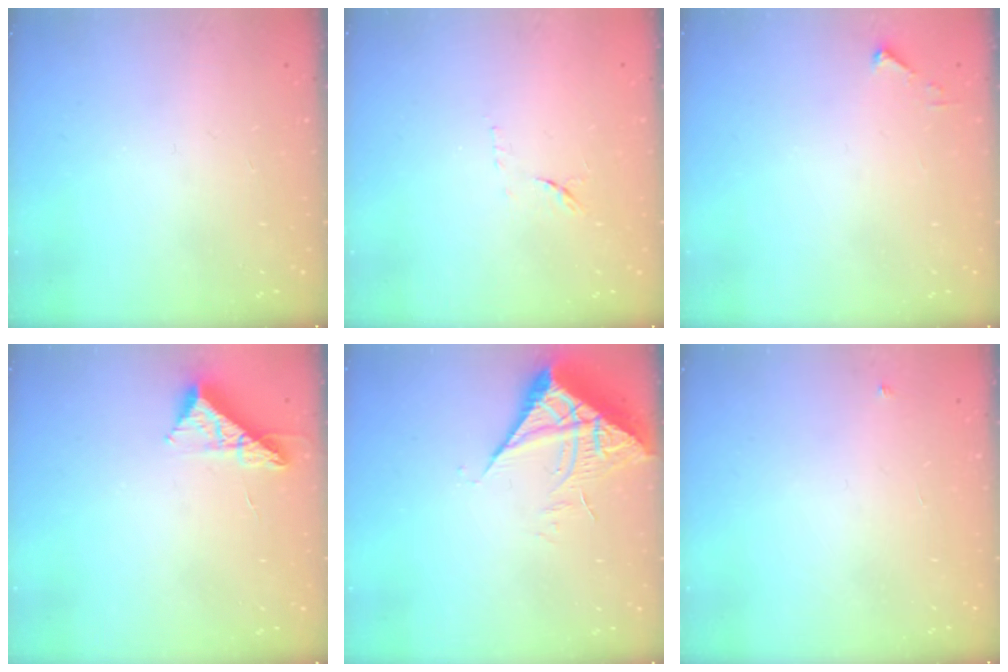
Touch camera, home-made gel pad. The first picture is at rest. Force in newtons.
{"total": 8.0, "press": 7.9, "slide": 0.9}
{"total": 2.7, "press": 2.7, "slide": 0.3}
{"total": 8.9, "press": 8.9, "slide": 0.3}
{"total": 7.2, "press": 7.2, "slide": 0.8}
{"total": 2.7, "press": 2.7, "slide": 0.4}